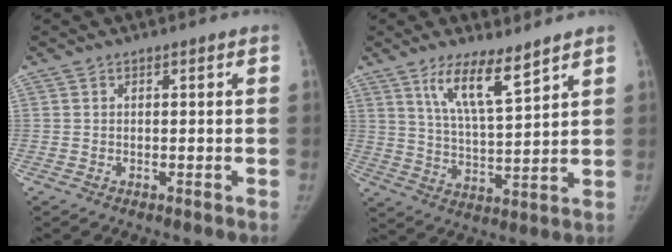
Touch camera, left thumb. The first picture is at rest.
{"total": 9.7, "force": [6.5, 2.1, 6.9], "torque": [-0.116, -0.046, 0.126]}